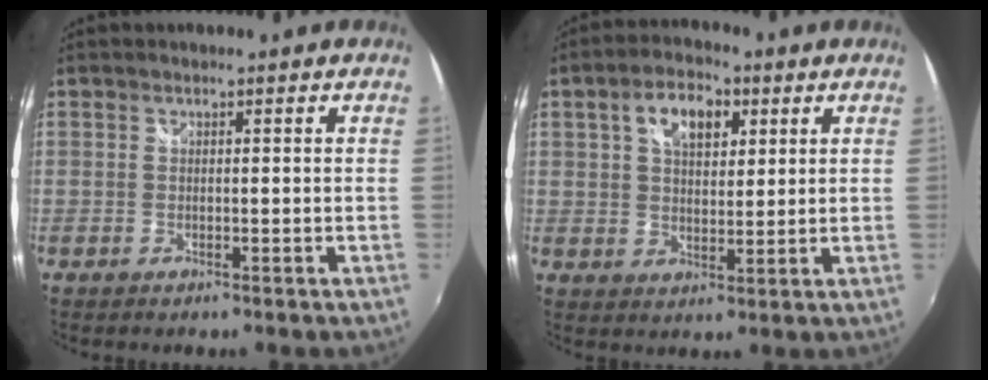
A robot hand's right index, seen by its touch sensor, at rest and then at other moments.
{"total": 8.1, "force": [3.3, 4.6, 5.8], "torque": [-0.097, 0.021, 0.055]}